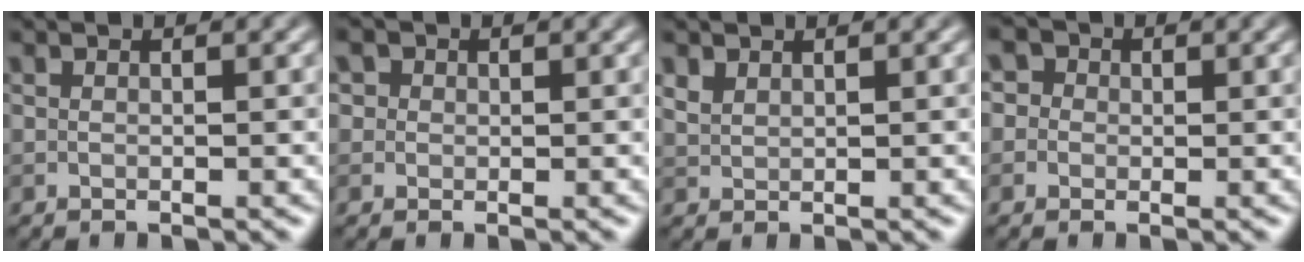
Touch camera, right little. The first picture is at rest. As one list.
[{"total": 2.6, "force": [1.2, 2.1, 0.9], "torque": [-0.012, 0.008, 0.009]}, {"total": 1.3, "force": [1.0, 0.7, 0.4], "torque": [-0.015, 0.000, 0.026]}, {"total": 4.0, "force": [1.6, 3.4, 1.5], "torque": [-0.005, 0.023, -0.004]}]